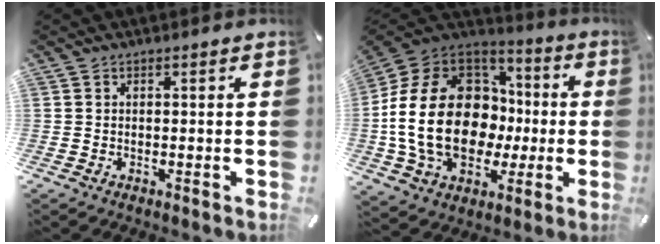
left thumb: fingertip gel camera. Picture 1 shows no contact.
{"total": 23.6, "force": [-2.6, 17.0, 16.2], "torque": [-0.354, 0.008, -0.039]}